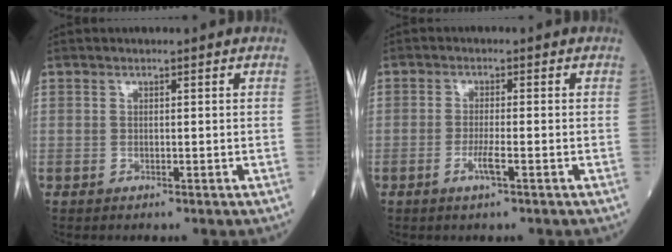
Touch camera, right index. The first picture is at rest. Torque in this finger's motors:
{"motor_torque": [0.05, -0.11, 0.01, 0.01]}